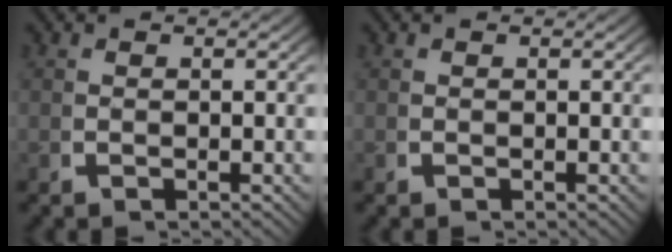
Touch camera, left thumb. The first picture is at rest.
{"total": 0.0}